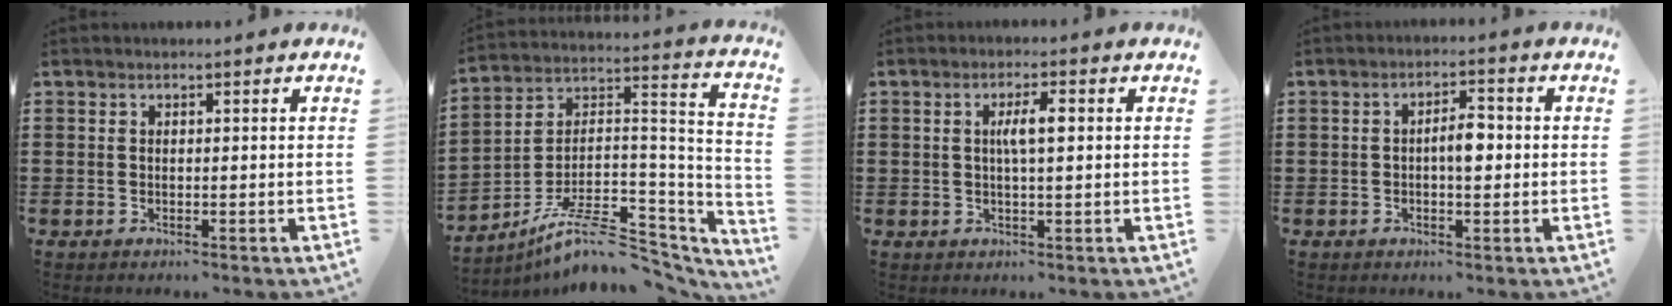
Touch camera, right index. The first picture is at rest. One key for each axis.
{"total": 10.2, "fx": -7.5, "fy": 3.4, "fz": 6.0, "tx": -0.105, "ty": 0.017, "tz": -0.143}
{"total": 3.7, "fx": 0.6, "fy": 0.9, "fz": 3.6, "tx": -0.070, "ty": 0.006, "tz": 0.007}
{"total": 3.7, "fx": -0.2, "fy": 1.3, "fz": 3.4, "tx": -0.055, "ty": 0.001, "tz": -0.007}